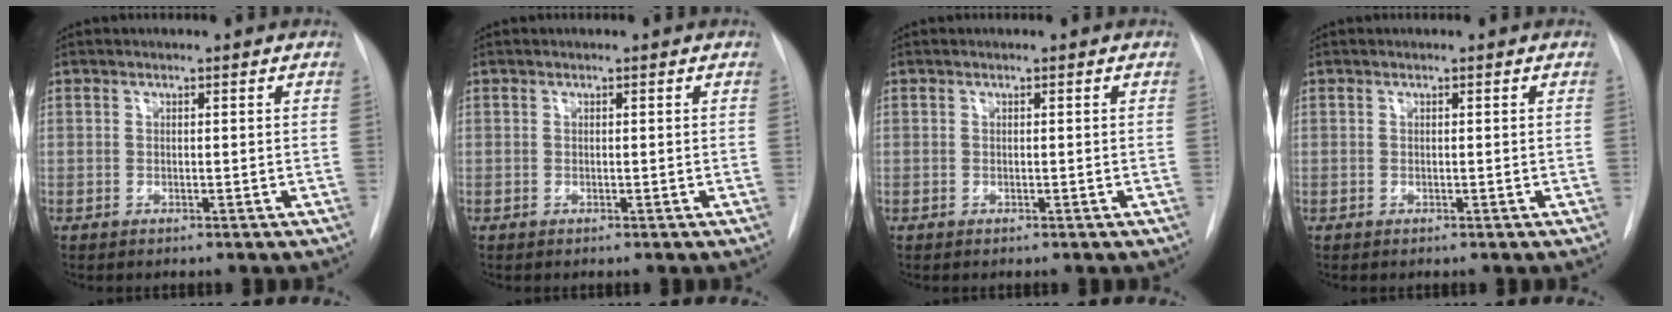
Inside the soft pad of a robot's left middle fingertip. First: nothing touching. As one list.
[{"total": 0.0}, {"total": 0.0}, {"total": 0.0}]